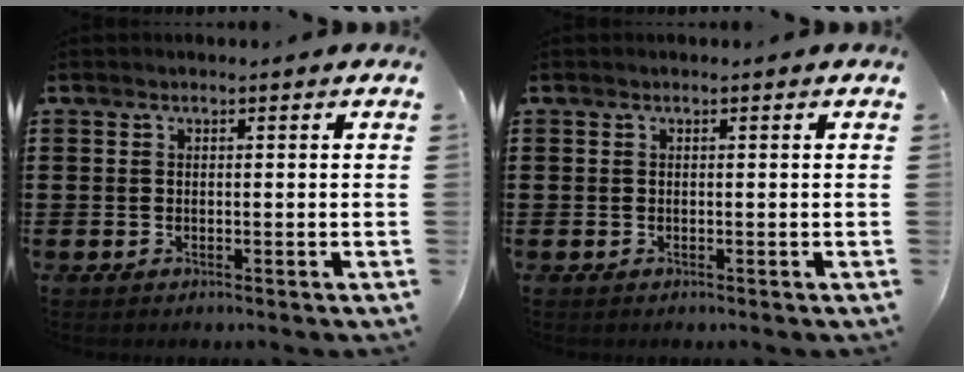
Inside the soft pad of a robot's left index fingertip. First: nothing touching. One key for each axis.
{"total": 0.0}